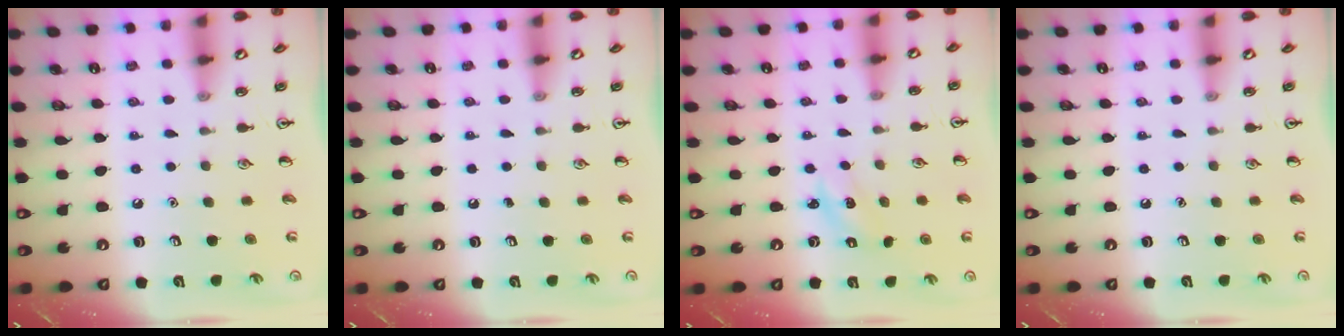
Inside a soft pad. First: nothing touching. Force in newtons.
{"total": 0.0}
{"total": 2.3, "press": 2.2, "slide": 0.4}
{"total": 0.0}